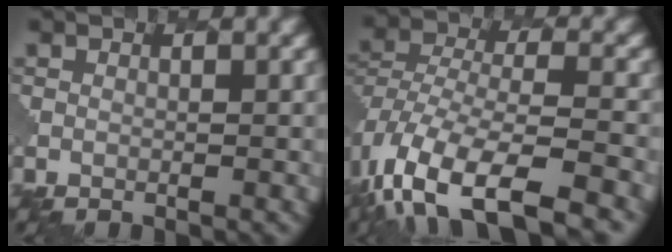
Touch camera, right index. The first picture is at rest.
{"total": 11.6, "force": [-7.3, 4.9, 7.6], "torque": [-0.164, -0.010, -0.124]}